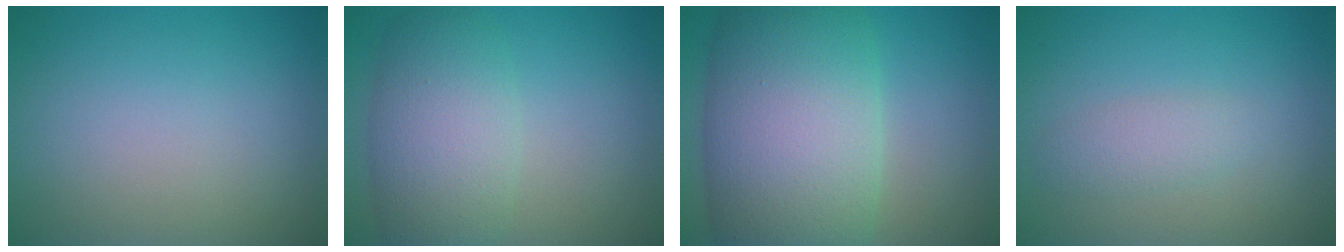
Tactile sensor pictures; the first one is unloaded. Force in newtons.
{"total": 6.2, "press": 6.2, "slide": 0.5}
{"total": 13.7, "press": 13.7, "slide": 0.4}
{"total": 1.7, "press": 1.7, "slide": 0.1}